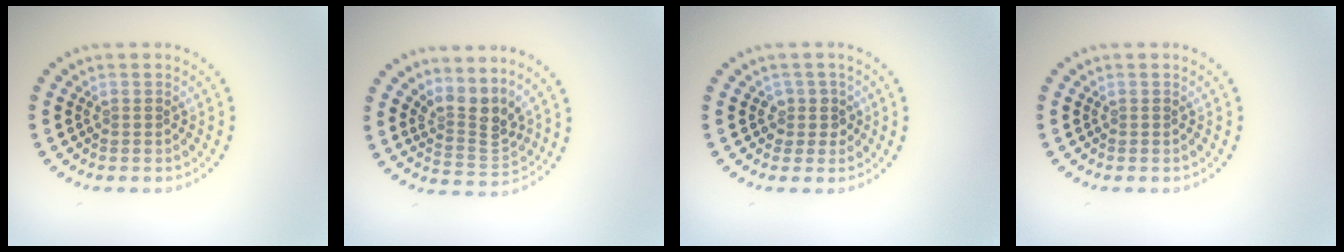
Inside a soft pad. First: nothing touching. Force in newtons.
{"total": 3.3, "press": 2.3, "slide": 2.4}
{"total": 1.7, "press": 1.3, "slide": 1.0}
{"total": 0.0}